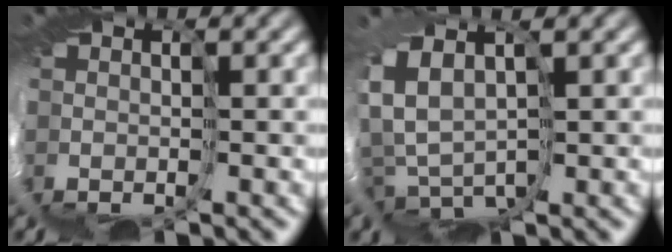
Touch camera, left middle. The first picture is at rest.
{"total": 2.3, "force": [1.6, 0.9, 1.4], "torque": [-0.044, -0.010, 0.018]}